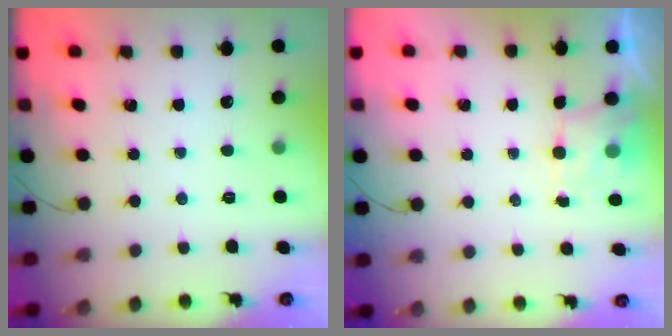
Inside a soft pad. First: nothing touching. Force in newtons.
{"total": 2.0, "press": 1.8, "slide": 1.0}